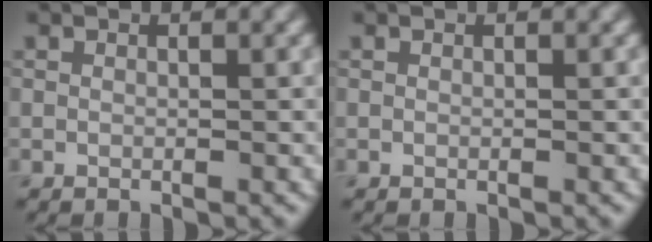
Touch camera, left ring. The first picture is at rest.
{"total": 0.0}